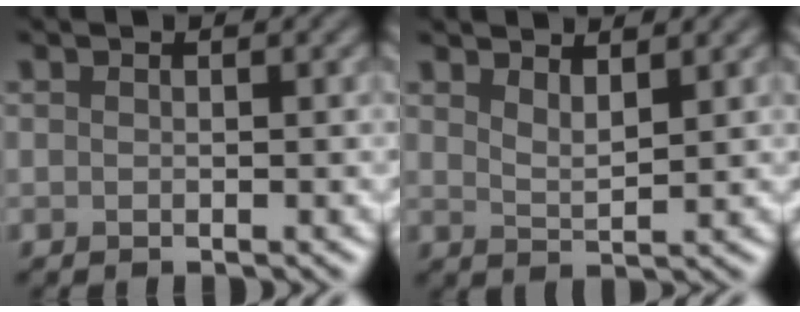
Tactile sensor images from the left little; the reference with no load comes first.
{"total": 2.4, "force": [1.9, 0.6, 1.3], "torque": [-0.020, -0.004, 0.035]}